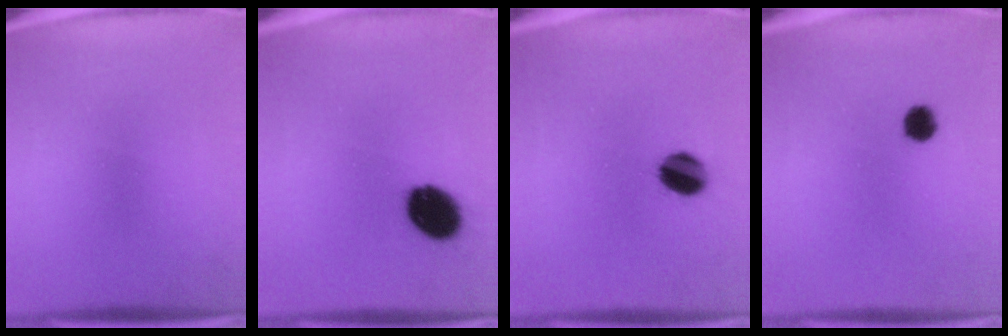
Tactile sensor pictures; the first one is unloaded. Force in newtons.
{"total": 11.8}
{"total": 8.1}
{"total": 3.1}